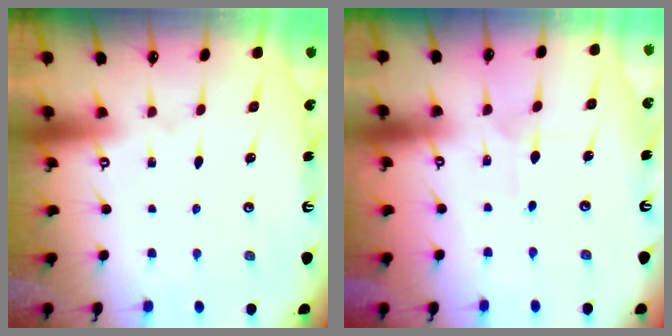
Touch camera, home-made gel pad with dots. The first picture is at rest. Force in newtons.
{"total": 4.8, "press": 4.7, "slide": 0.3}